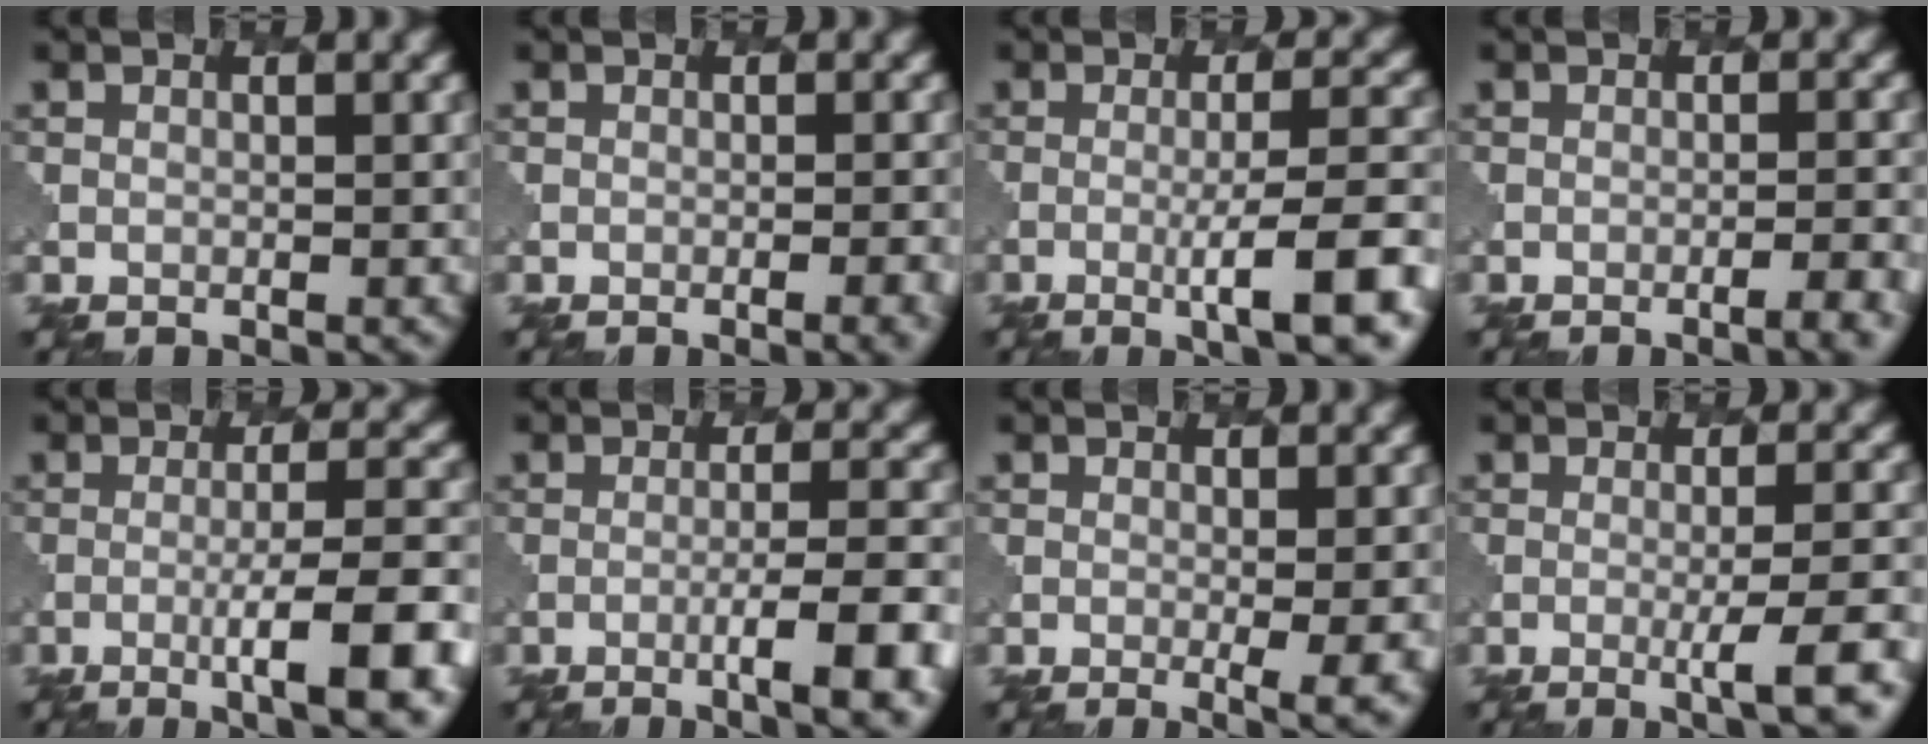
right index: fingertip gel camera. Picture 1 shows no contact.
{"total": 2.9, "force": [-1.3, 0.9, 2.4], "torque": [-0.010, 0.013, -0.018]}
{"total": 6.6, "force": [-2.4, 0.9, 6.1], "torque": [-0.088, 0.009, -0.047]}
{"total": 3.7, "force": [-2.3, 0.9, 2.7], "torque": [-0.020, 0.017, -0.035]}
{"total": 8.0, "force": [-3.4, 1.4, 7.1], "torque": [-0.097, 0.006, -0.054]}
{"total": 7.0, "force": [-3.4, 1.3, 6.0], "torque": [-0.080, 0.006, -0.049]}
{"total": 4.4, "force": [-0.6, 1.3, 4.2], "torque": [-0.052, -0.010, -0.005]}
{"total": 4.2, "force": [-1.4, 0.5, 3.9], "torque": [-0.057, 0.003, -0.031]}